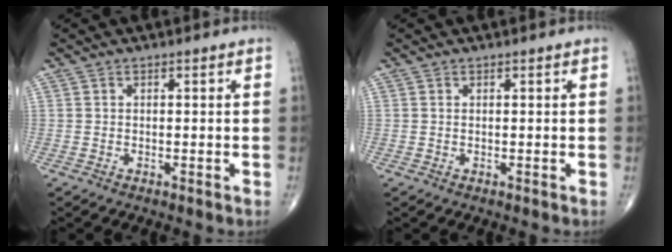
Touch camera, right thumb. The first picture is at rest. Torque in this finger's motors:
{"motor_torque": [-0.03, -0.13, -0.05, -0.07, -0.01]}